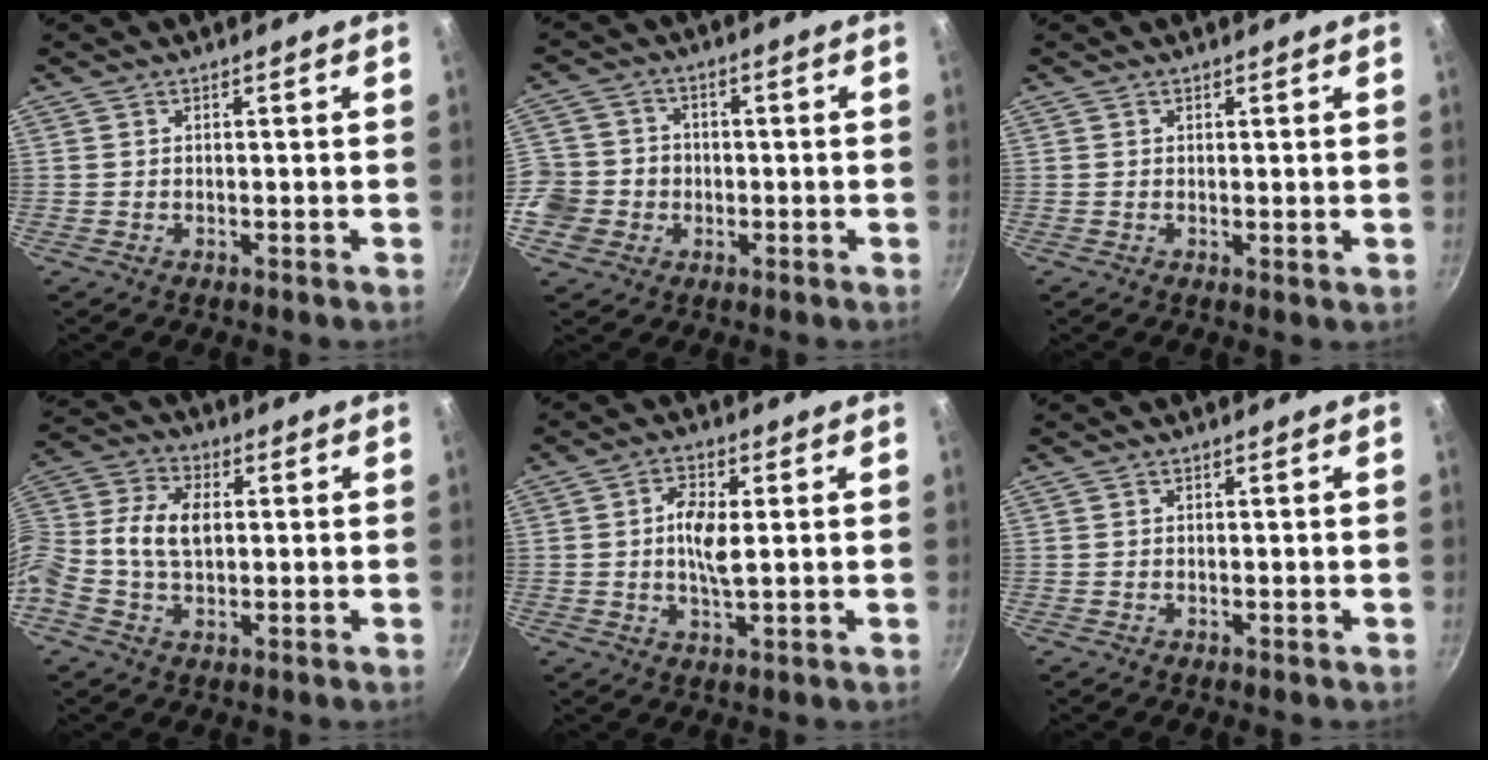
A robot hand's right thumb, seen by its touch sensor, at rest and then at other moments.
{"total": 9.5, "force": [-2.5, 8.7, 2.9], "torque": [-0.036, 0.027, -0.055]}
{"total": 0.9, "force": [0.5, 0.3, 0.6], "torque": [-0.009, -0.005, 0.007]}
{"total": 10.5, "force": [0.3, 6.9, 8.0], "torque": [-0.165, 0.023, -0.013]}
{"total": 6.3, "force": [0.7, 2.6, 5.6], "torque": [-0.109, 0.005, 0.010]}
{"total": 0.0}